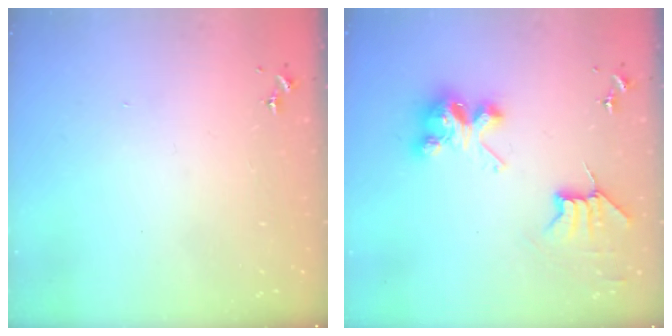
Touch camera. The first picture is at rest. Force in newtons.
{"total": 9.0, "press": 9.0, "slide": 0.5}